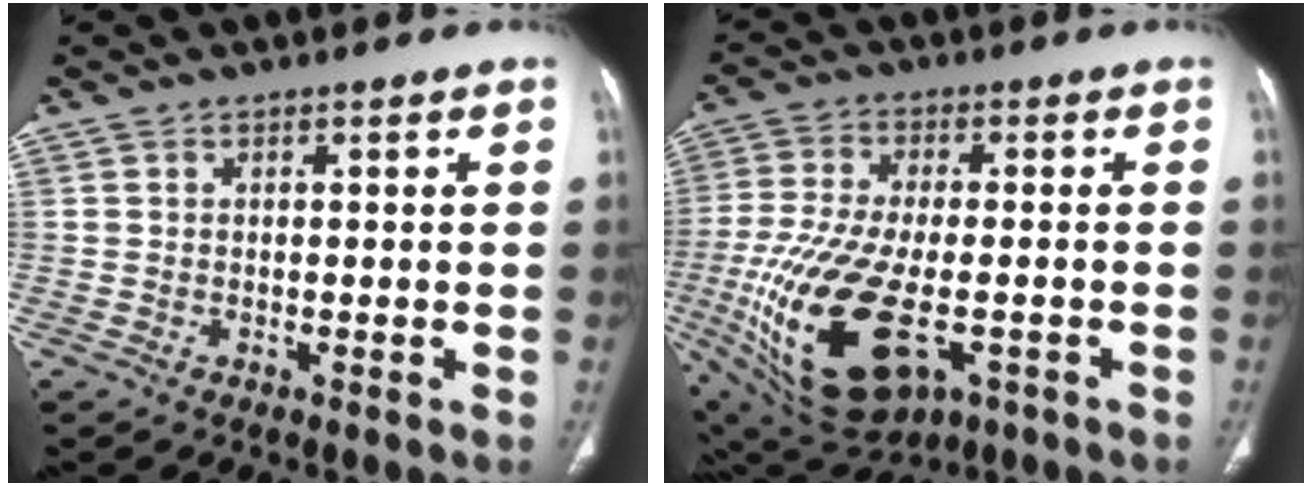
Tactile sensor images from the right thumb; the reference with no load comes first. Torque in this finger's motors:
{"motor_torque": [0.62, 0.65, 2.00, -0.78, 0.64]}